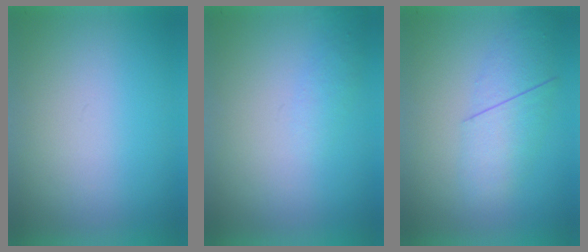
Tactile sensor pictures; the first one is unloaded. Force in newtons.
{"total": 1.3}
{"total": 2.3}